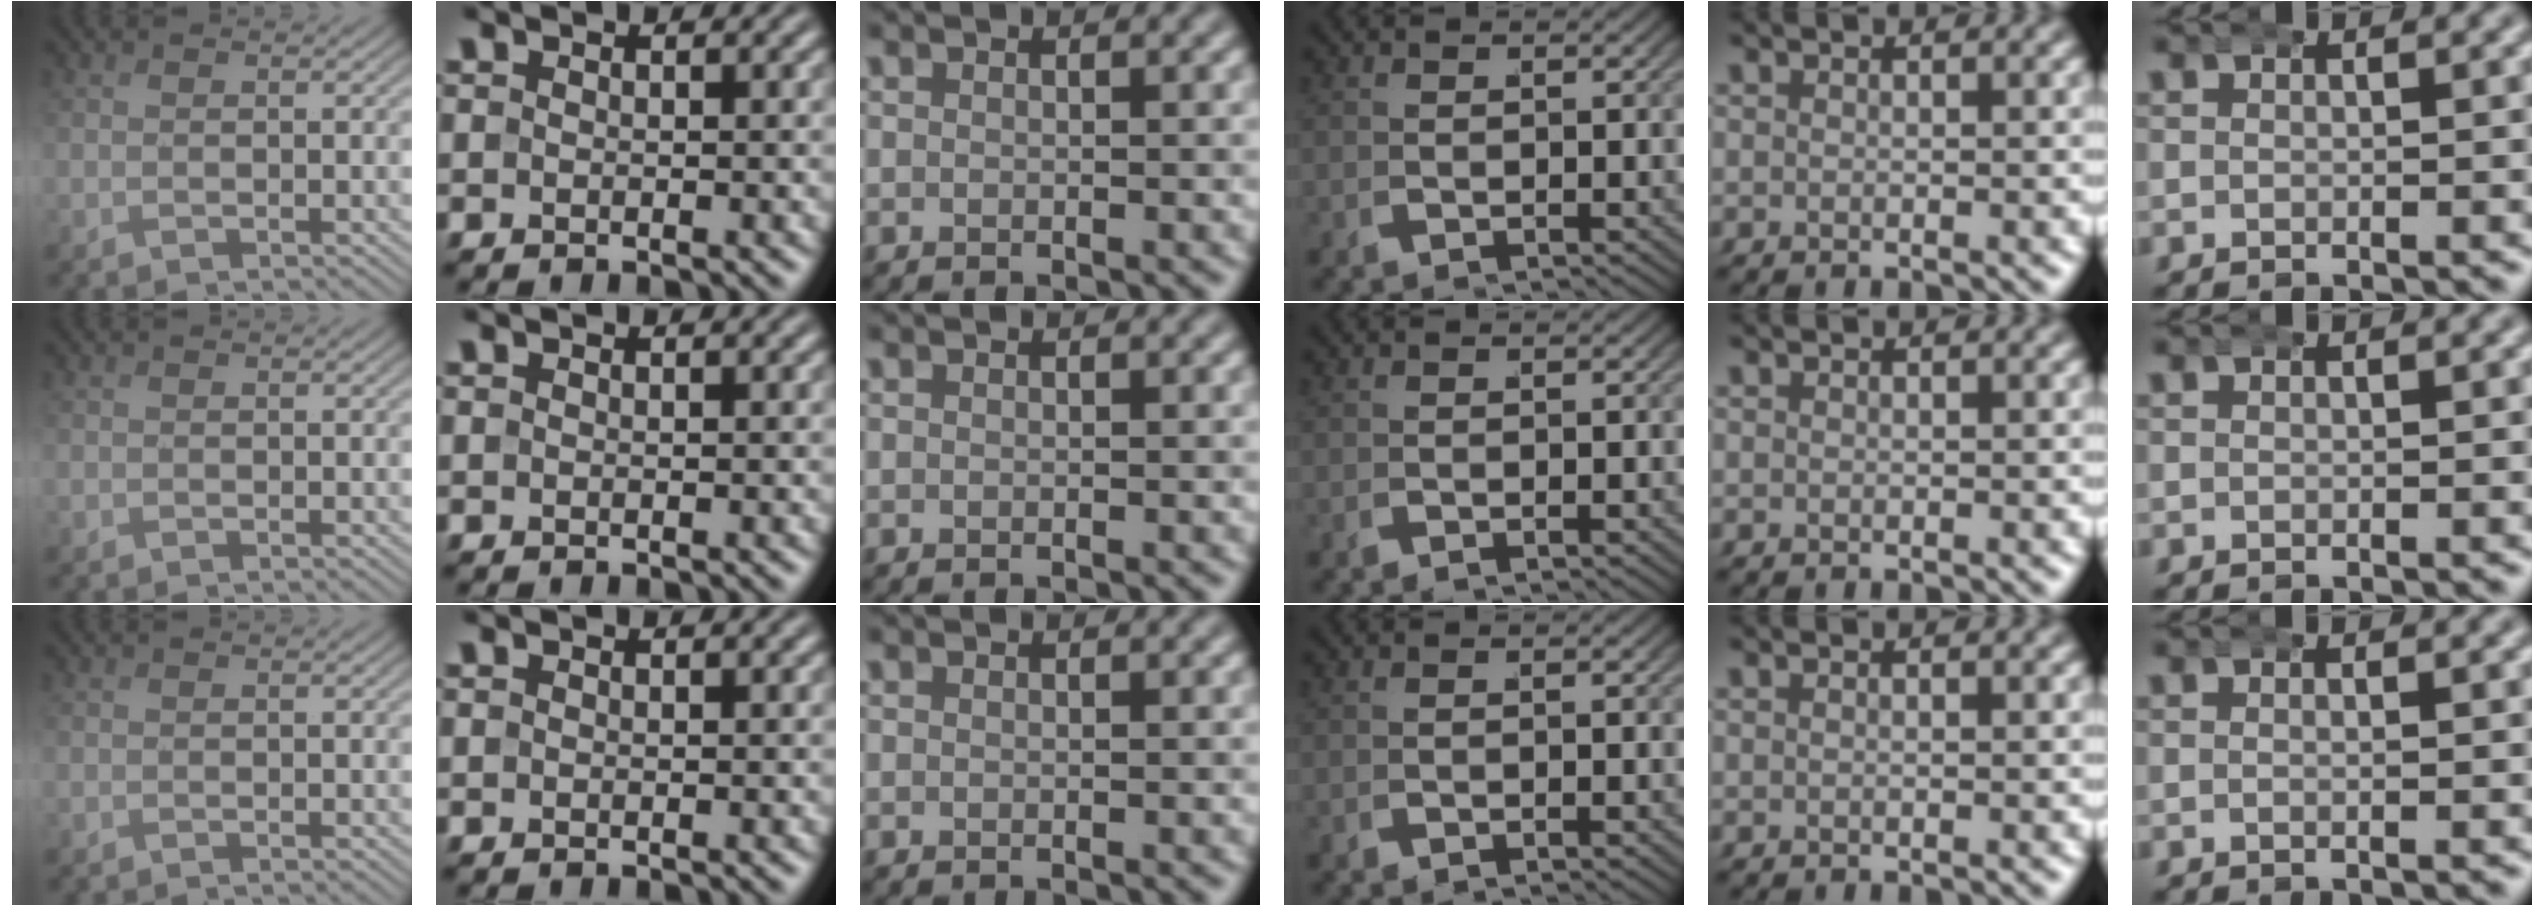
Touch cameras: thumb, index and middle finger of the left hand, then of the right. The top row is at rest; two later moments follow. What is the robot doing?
{"motion": "wrap", "object": "bandana"}